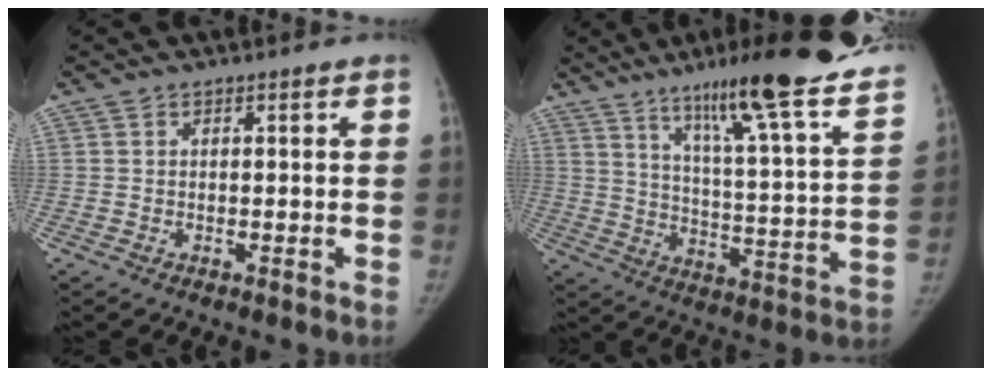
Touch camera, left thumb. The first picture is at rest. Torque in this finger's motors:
{"motor_torque": [1.25, -0.49, 1.39, -1.38, 0.28]}